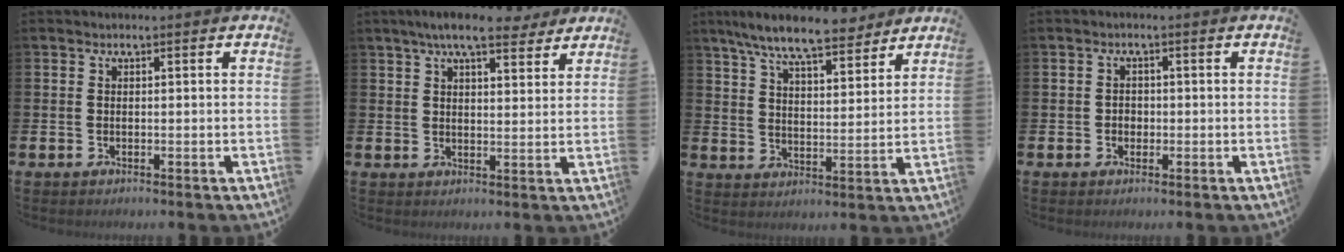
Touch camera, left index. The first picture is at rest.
{"total": 7.3, "force": [6.3, 1.6, 3.4], "torque": [-0.059, -0.021, 0.109]}
{"total": 9.3, "force": [8.4, 1.5, 3.7], "torque": [-0.091, -0.037, 0.153]}
{"total": 1.4, "force": [-0.3, 1.3, 0.4], "torque": [0.005, 0.000, -0.011]}